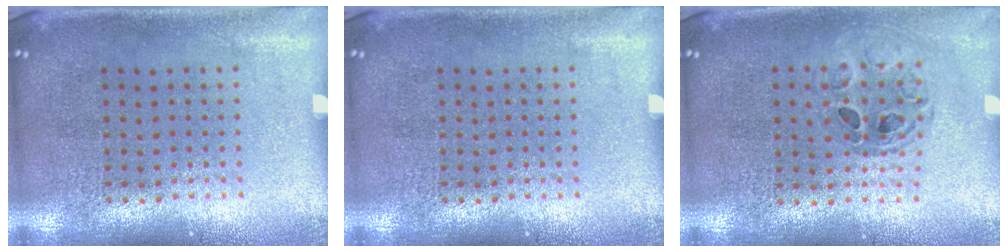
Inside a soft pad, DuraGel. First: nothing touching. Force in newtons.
{"total": 0.0}
{"total": 0.8, "press": 0.8, "slide": 0.1}